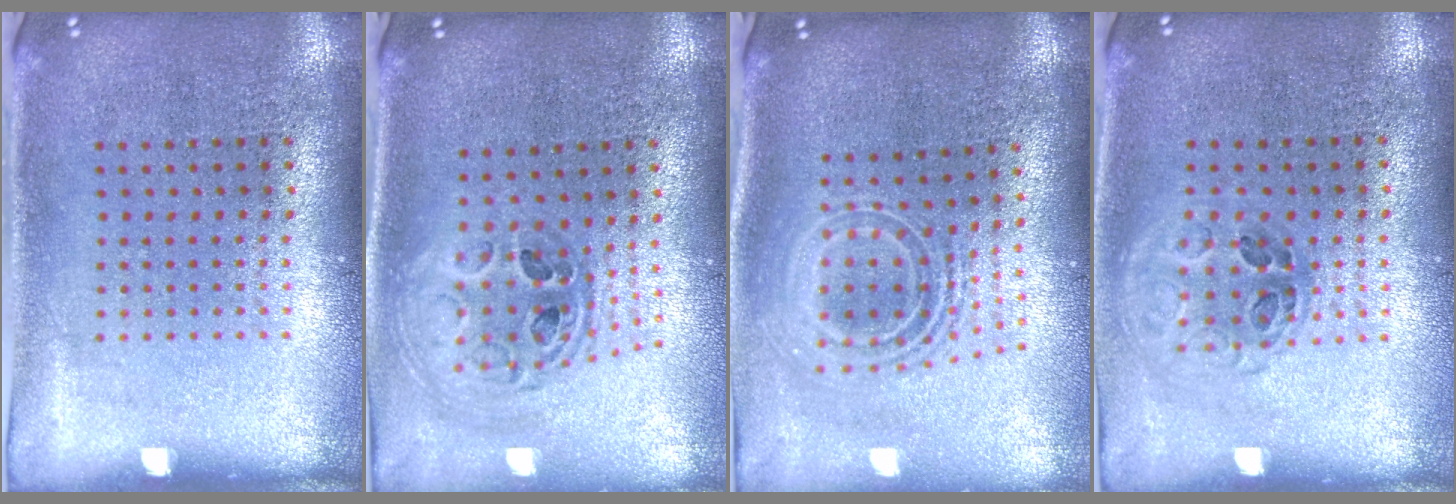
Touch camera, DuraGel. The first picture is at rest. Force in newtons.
{"total": 1.0, "press": 1.0, "slide": 0.3}
{"total": 2.2, "press": 1.5, "slide": 1.5}
{"total": 1.1, "press": 1.0, "slide": 0.6}